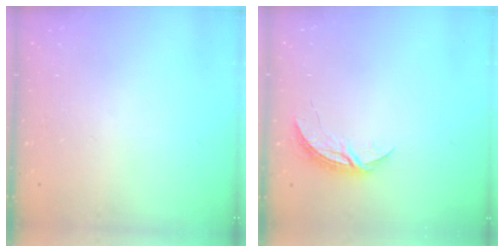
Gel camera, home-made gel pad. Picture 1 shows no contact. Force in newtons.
{"total": 6.2, "press": 6.2, "slide": 0.5}